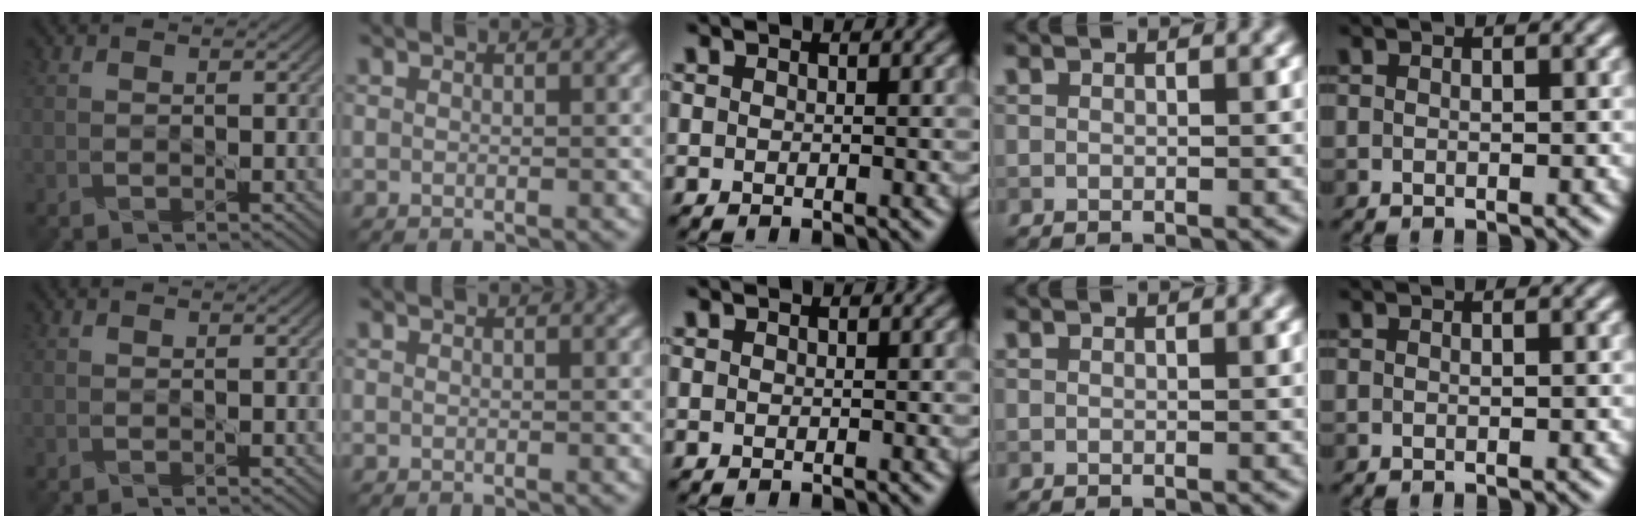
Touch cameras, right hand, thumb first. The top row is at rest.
{}